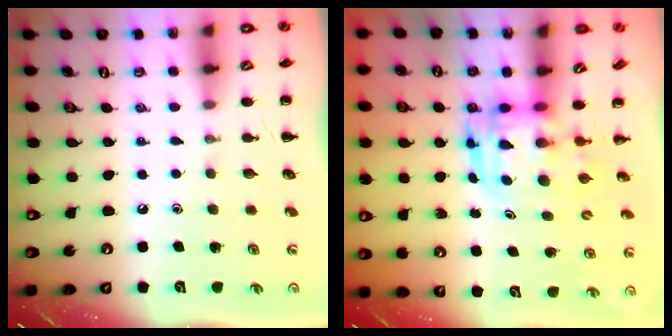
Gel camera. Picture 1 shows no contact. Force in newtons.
{"total": 3.6, "press": 3.6, "slide": 0.7}